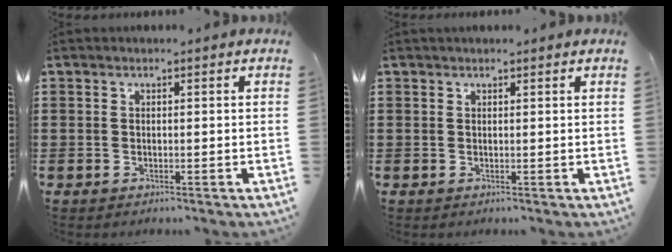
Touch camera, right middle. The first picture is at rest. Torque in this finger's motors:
{"motor_torque": [0.54, -0.45, 0.15, 0.03]}